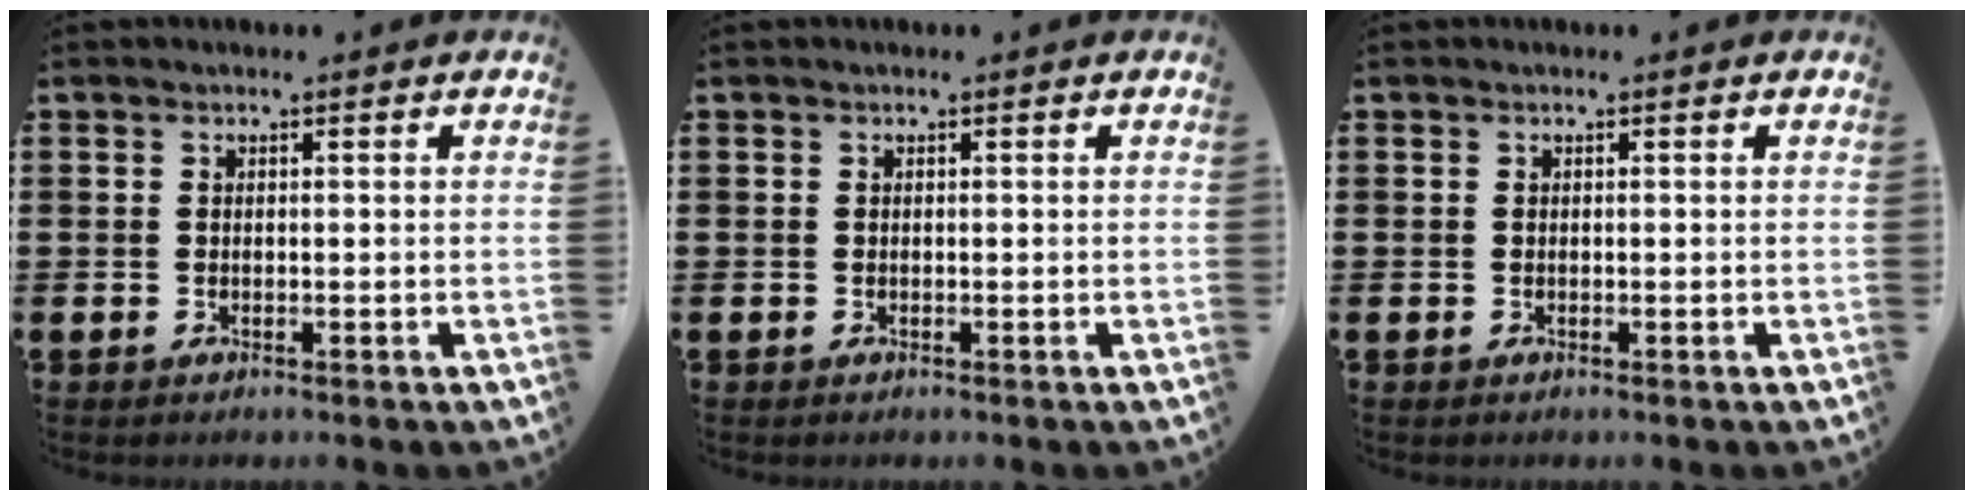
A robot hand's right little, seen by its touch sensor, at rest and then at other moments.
{"total": 0.0}
{"total": 0.0}